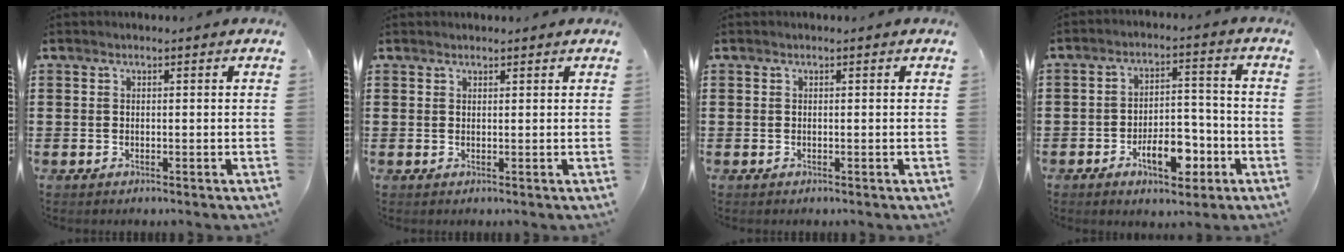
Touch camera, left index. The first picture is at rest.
{"total": 0.9, "force": [0.8, 0.2, 0.1], "torque": [-0.004, 0.000, 0.017]}
{"total": 0.0}
{"total": 8.0, "force": [-3.8, 3.9, 5.9], "torque": [-0.091, 0.012, -0.068]}